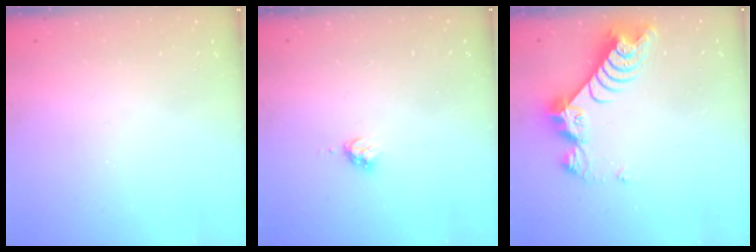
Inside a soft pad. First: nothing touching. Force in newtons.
{"total": 3.4, "press": 3.3, "slide": 0.3}
{"total": 9.9, "press": 9.8, "slide": 1.0}